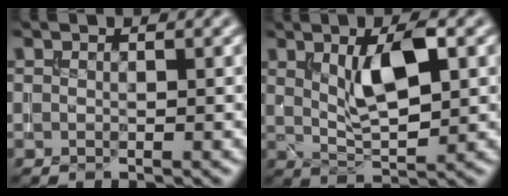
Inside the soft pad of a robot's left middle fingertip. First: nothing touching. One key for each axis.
{"total": 5.7, "fx": 1.7, "fy": 1.9, "fz": 5.1, "tx": -0.096, "ty": -0.001, "tz": 0.031}